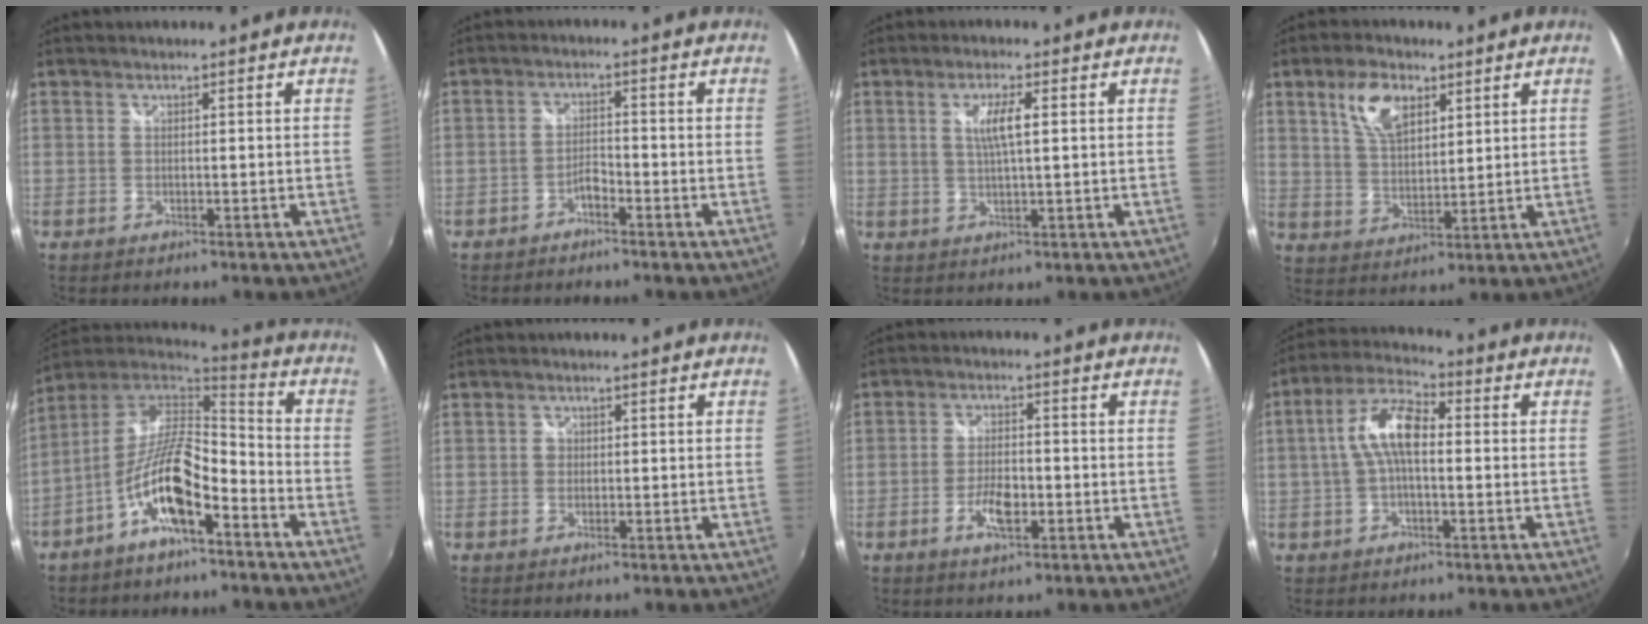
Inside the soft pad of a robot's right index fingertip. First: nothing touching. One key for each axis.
{"total": 2.2, "fx": -1.9, "fy": 0.7, "fz": 1.1, "tx": -0.023, "ty": 0.007, "tz": -0.032}
{"total": 4.3, "fx": 1.0, "fy": 0.6, "fz": 4.2, "tx": -0.078, "ty": -0.002, "tz": 0.018}
{"total": 8.6, "fx": 4.4, "fy": 4.4, "fz": 6.0, "tx": -0.113, "ty": 0.013, "tz": 0.085}
{"total": 14.0, "fx": -6.7, "fy": 4.6, "fz": 11.4, "tx": -0.226, "ty": 0.004, "tz": -0.125}
{"total": 1.1, "fx": -0.1, "fy": 1.0, "fz": 0.2, "tx": 0.000, "ty": 0.000, "tz": -0.005}
{"total": 5.6, "fx": -2.1, "fy": 2.3, "fz": 4.7, "tx": -0.097, "ty": 0.001, "tz": -0.035}
{"total": 8.9, "fx": 0.1, "fy": 3.6, "fz": 8.1, "tx": -0.169, "ty": 0.023, "tz": -0.003}